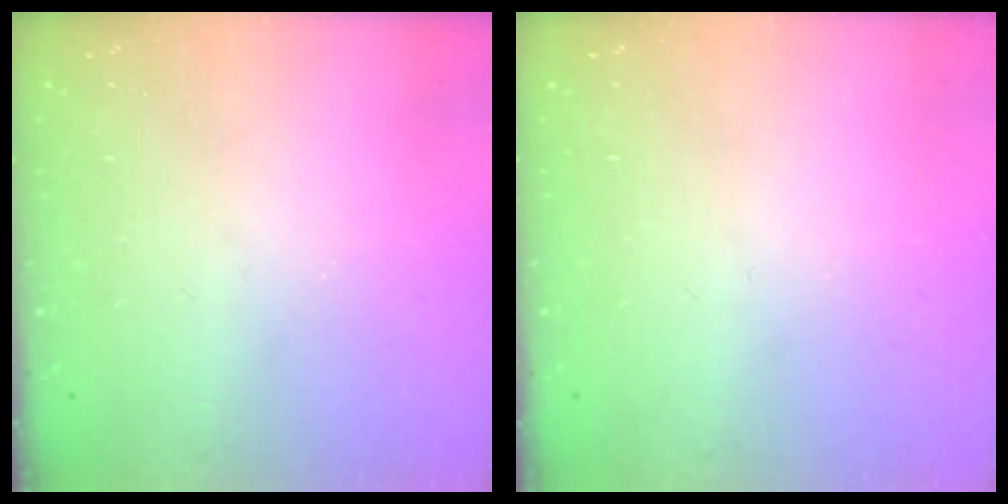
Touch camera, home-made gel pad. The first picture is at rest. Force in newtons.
{"total": 0.0}